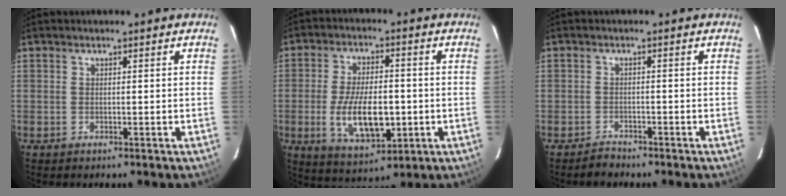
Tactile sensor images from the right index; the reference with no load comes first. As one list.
[{"total": 12.9, "force": [-2.5, 5.8, 11.2], "torque": [-0.219, -0.010, -0.033]}, {"total": 2.3, "force": [-2.0, 1.3, 0.0], "torque": [-0.001, 0.008, -0.033]}]